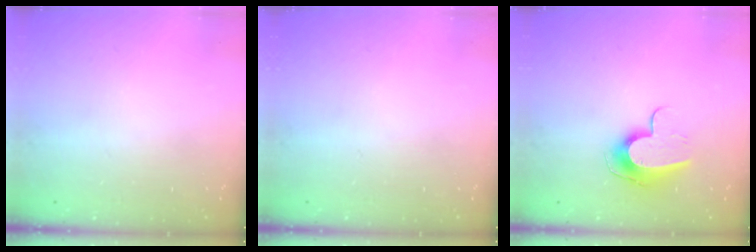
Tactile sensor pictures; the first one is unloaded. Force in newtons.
{"total": 0.0}
{"total": 9.7, "press": 9.7, "slide": 1.0}